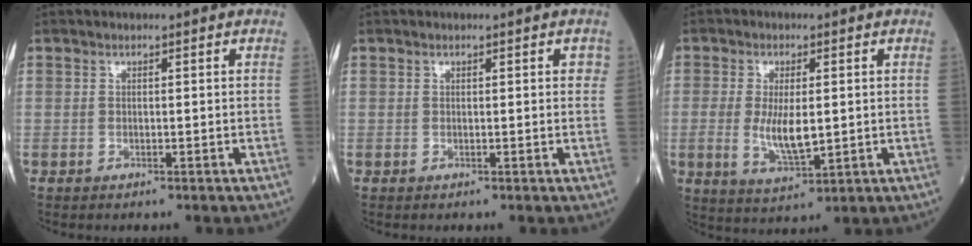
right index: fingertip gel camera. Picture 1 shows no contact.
{"total": 1.1, "force": [0.5, 0.5, 0.9], "torque": [-0.002, 0.003, 0.005]}
{"total": 7.0, "force": [-0.1, 2.5, 6.5], "torque": [-0.130, -0.015, 0.004]}